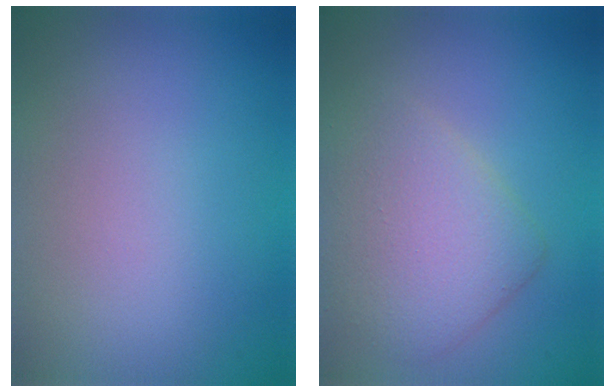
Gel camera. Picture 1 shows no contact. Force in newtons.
{"total": 4.9, "press": 4.9, "slide": 0.1}